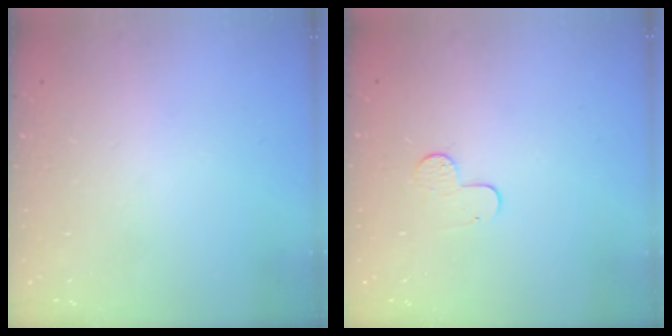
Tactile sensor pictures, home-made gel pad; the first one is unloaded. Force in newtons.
{"total": 4.8, "press": 4.8, "slide": 0.3}